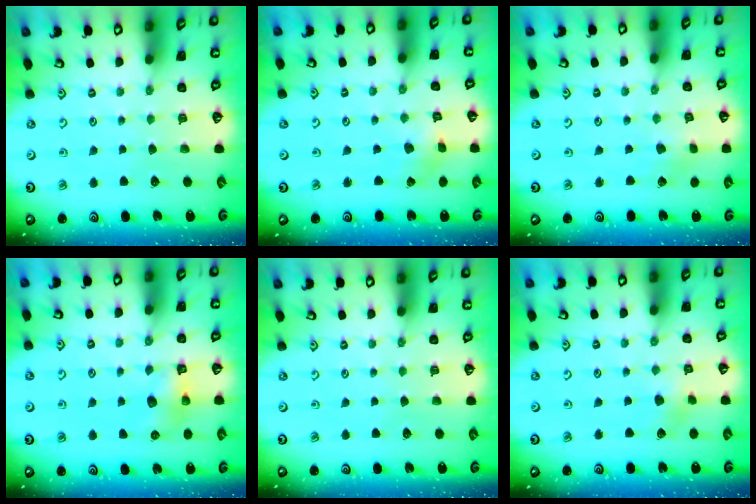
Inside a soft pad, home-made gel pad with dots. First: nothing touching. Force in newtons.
{"total": 1.3, "press": 1.3, "slide": 0.2}
{"total": 1.4, "press": 1.4, "slide": 0.1}
{"total": 7.5, "press": 7.4, "slide": 0.9}
{"total": 0.0}
{"total": 4.1, "press": 4.1, "slide": 0.4}